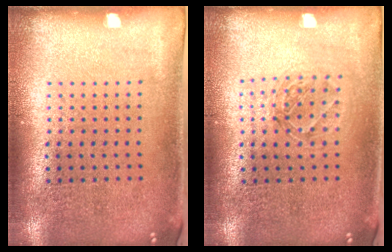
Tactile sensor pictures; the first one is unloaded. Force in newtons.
{"total": 1.2, "press": 1.0, "slide": 0.5}